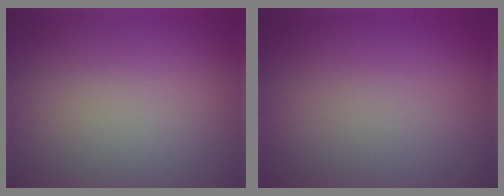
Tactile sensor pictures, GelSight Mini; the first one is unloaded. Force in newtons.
{"total": 0.0}